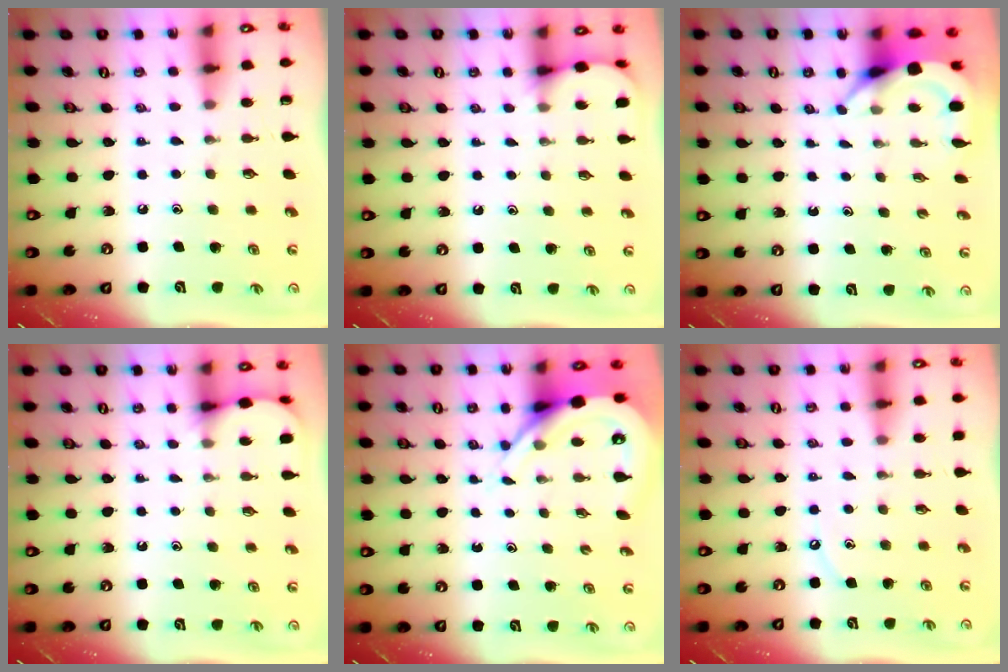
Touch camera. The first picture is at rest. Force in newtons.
{"total": 2.8, "press": 2.8, "slide": 0.3}
{"total": 3.8, "press": 3.8, "slide": 0.1}
{"total": 2.8, "press": 2.8, "slide": 0.3}
{"total": 6.1, "press": 6.0, "slide": 0.8}
{"total": 3.3, "press": 3.3, "slide": 0.5}